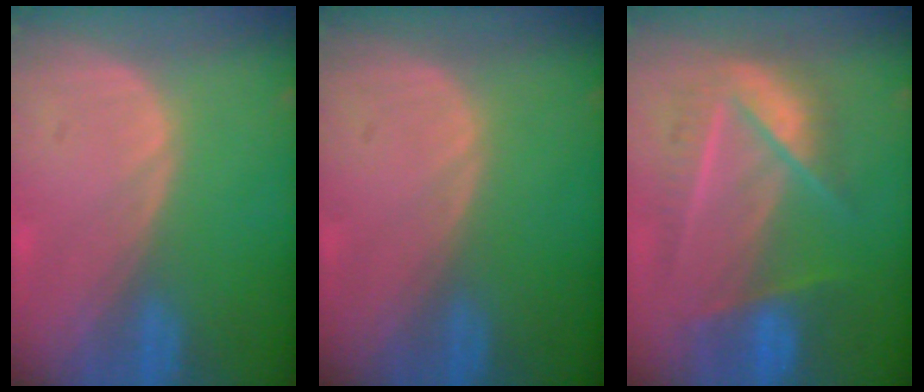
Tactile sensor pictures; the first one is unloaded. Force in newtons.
{"total": 0.0}
{"total": 8.2, "press": 7.8, "slide": 2.5}